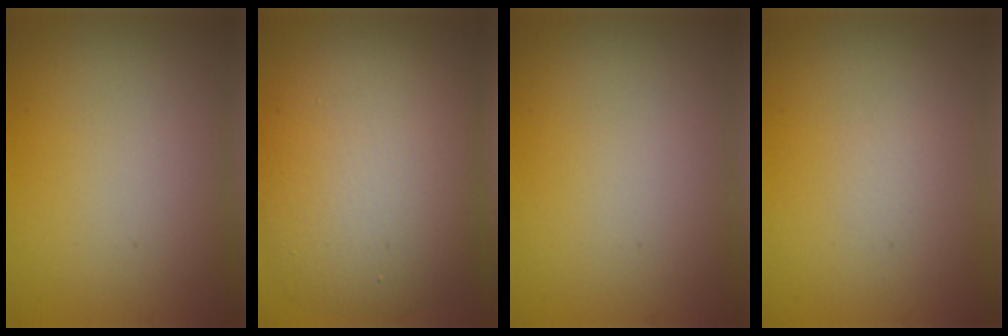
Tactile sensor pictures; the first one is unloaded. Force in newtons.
{"total": 10.7, "press": 10.6, "slide": 0.8}
{"total": 0.0}
{"total": 0.5, "press": 0.5, "slide": 0.0}